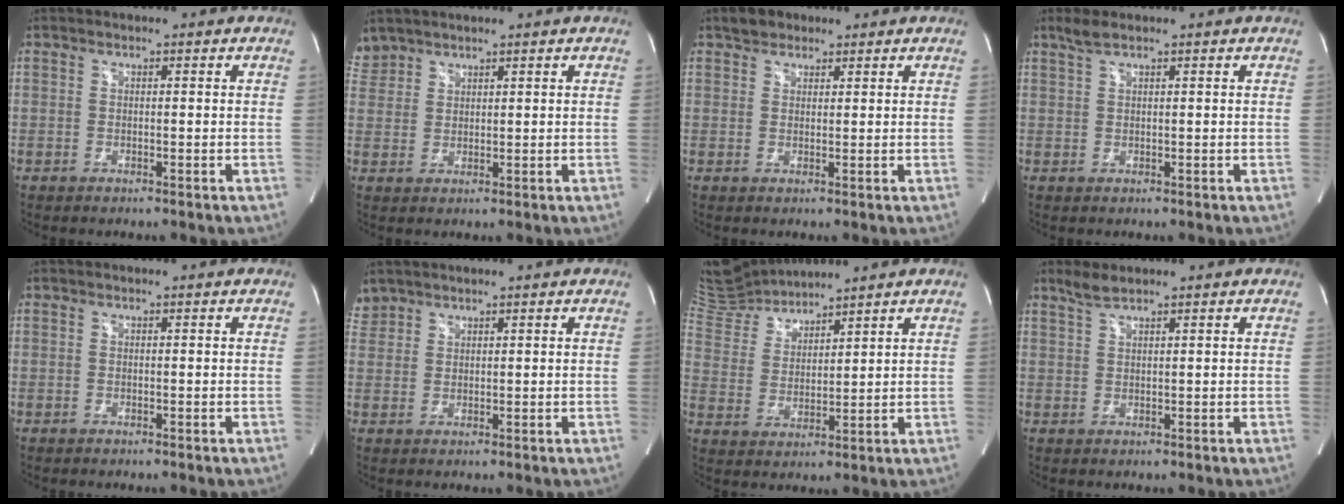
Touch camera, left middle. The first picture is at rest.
{"total": 3.3, "force": [3.0, 1.3, -0.2], "torque": [0.004, 0.015, 0.063]}
{"total": 2.7, "force": [2.0, 1.8, 0.7], "torque": [-0.014, 0.014, 0.032]}
{"total": 1.8, "force": [1.5, 0.1, 1.1], "torque": [-0.030, 0.010, 0.033]}
{"total": 0.0}
{"total": 2.5, "force": [2.2, 1.0, -0.3], "torque": [0.005, 0.013, 0.045]}
{"total": 8.5, "force": [8.4, 0.4, 0.5], "torque": [-0.029, 0.012, 0.182]}
{"total": 2.3, "force": [2.0, 0.1, 1.0], "torque": [-0.028, 0.007, 0.043]}